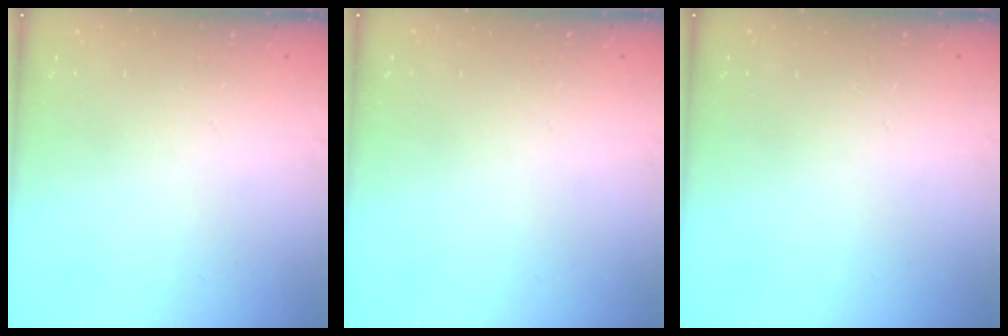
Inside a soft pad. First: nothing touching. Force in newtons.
{"total": 0.0}
{"total": 0.0}